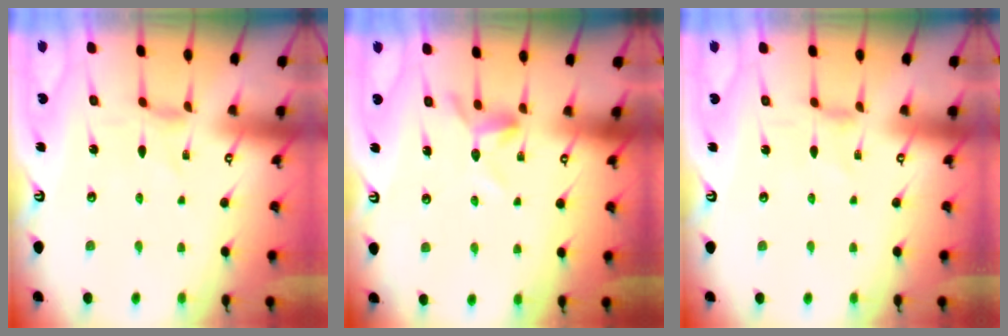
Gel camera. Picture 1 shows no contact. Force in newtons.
{"total": 6.9, "press": 6.9, "slide": 0.9}
{"total": 1.6, "press": 1.5, "slide": 0.4}